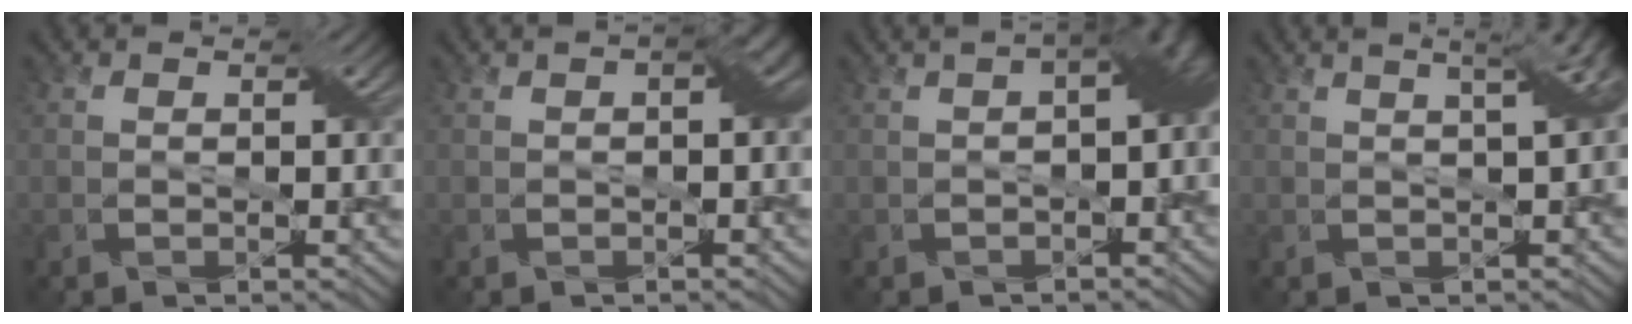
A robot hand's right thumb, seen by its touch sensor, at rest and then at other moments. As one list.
[{"total": 3.0, "force": [0.3, 1.3, 2.7], "torque": [-0.032, 0.012, 0.003]}, {"total": 6.6, "force": [0.1, 3.0, 5.9], "torque": [-0.069, 0.008, 0.006]}, {"total": 6.2, "force": [2.5, 2.2, 5.2], "torque": [-0.041, 0.040, 0.013]}]